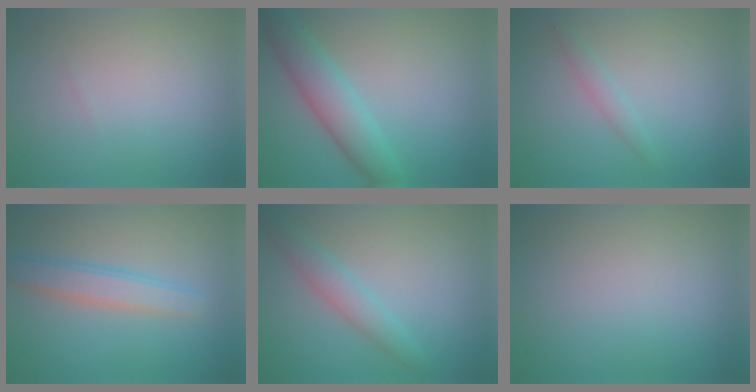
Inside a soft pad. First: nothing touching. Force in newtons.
{"total": 4.8, "press": 4.8, "slide": 0.0}
{"total": 1.3, "press": 1.3, "slide": 0.1}
{"total": 3.3, "press": 3.3, "slide": 0.1}
{"total": 2.6, "press": 2.6, "slide": 0.0}
{"total": 0.0}